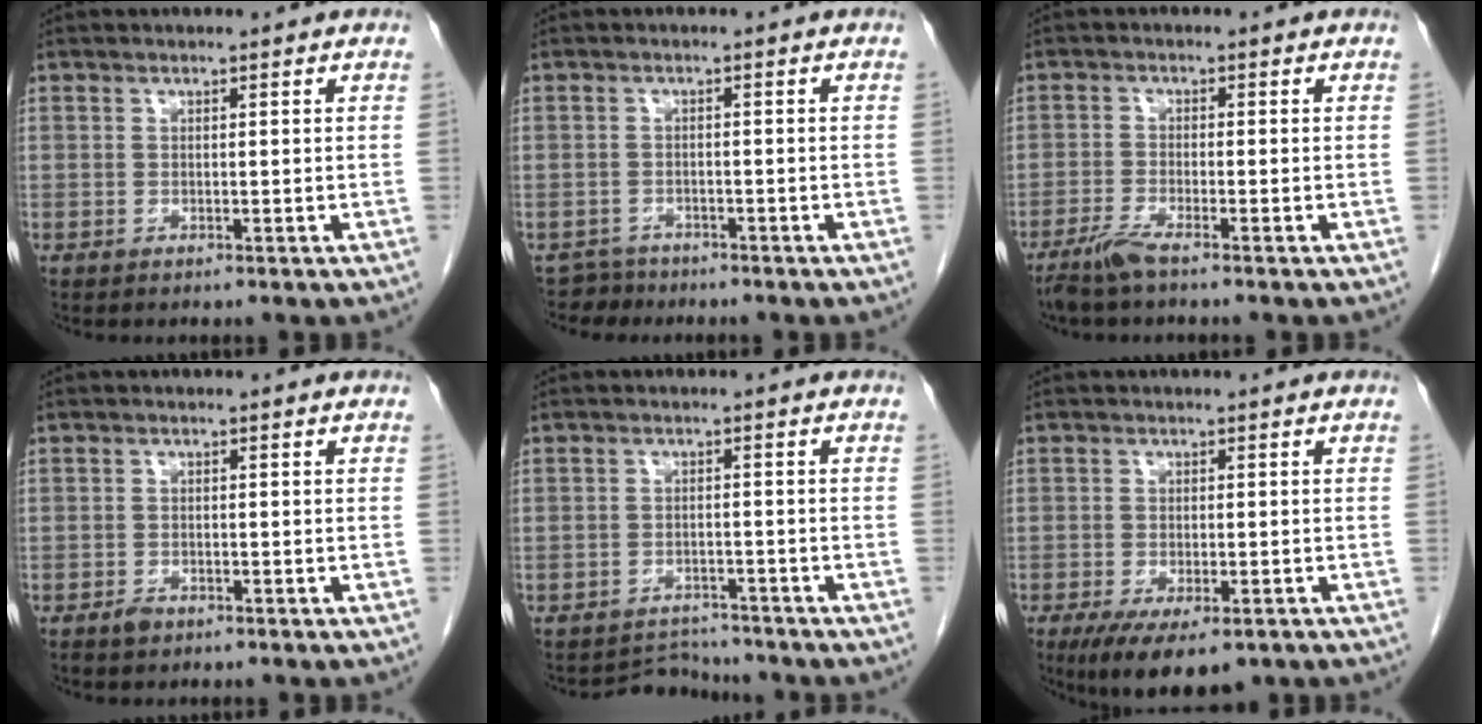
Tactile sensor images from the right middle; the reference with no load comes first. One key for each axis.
{"total": 2.4, "fx": -2.0, "fy": 0.8, "fz": -1.0, "tx": 0.013, "ty": -0.003, "tz": -0.036}
{"total": 3.3, "fx": -2.6, "fy": -0.1, "fz": 1.9, "tx": -0.049, "ty": -0.009, "tz": -0.057}
{"total": 1.4, "fx": -1.1, "fy": 0.7, "fz": 0.5, "tx": -0.012, "ty": 0.001, "tz": -0.016}
{"total": 3.9, "fx": -3.6, "fy": 0.6, "fz": -1.3, "tx": 0.020, "ty": 0.006, "tz": -0.053}
{"total": 9.1, "fx": -6.0, "fy": 3.3, "fz": 6.0, "tx": -0.096, "ty": -0.017, "tz": -0.089}